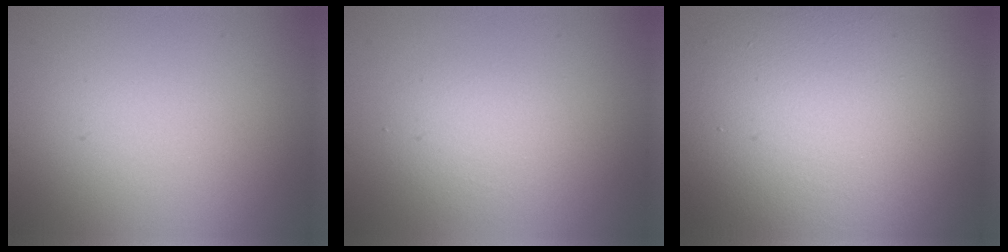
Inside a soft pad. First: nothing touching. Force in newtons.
{"total": 2.4, "press": 2.4, "slide": 0.0}
{"total": 15.5, "press": 15.5, "slide": 0.5}